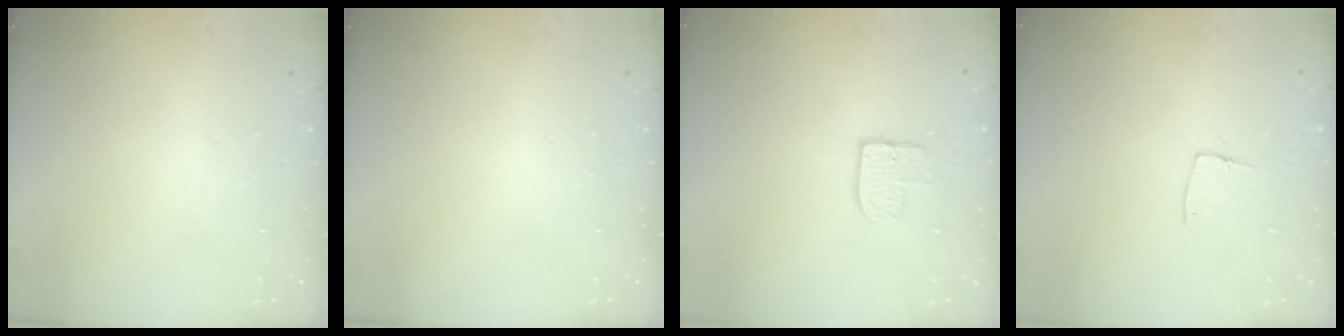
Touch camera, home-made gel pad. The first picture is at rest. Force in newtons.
{"total": 0.0}
{"total": 7.4, "press": 7.4, "slide": 0.2}
{"total": 6.5, "press": 6.5, "slide": 0.4}